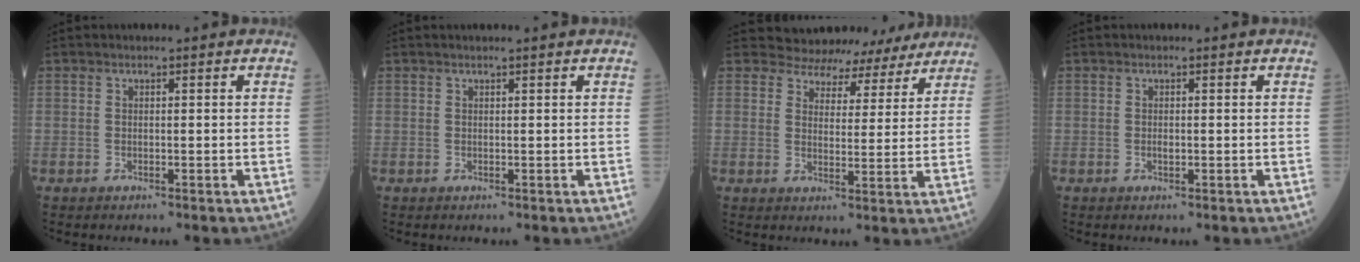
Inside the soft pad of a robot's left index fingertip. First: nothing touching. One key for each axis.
{"total": 1.1, "fx": 0.9, "fy": -0.2, "fz": 0.5, "tx": -0.012, "ty": 0.003, "tz": 0.018}
{"total": 10.4, "fx": 9.9, "fy": 3.3, "fz": 0.0, "tx": 0.022, "ty": 0.002, "tz": 0.110}
{"total": 0.7, "fx": -0.2, "fy": 0.3, "fz": 0.6, "tx": -0.013, "ty": -0.002, "tz": -0.002}